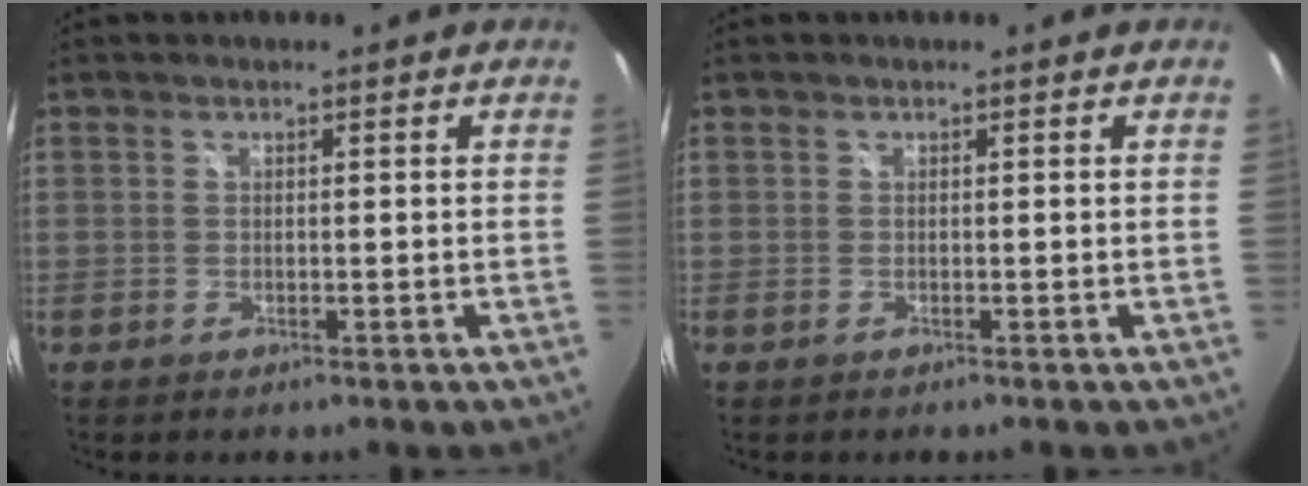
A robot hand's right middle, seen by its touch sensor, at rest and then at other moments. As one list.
[{"total": 0.0}]